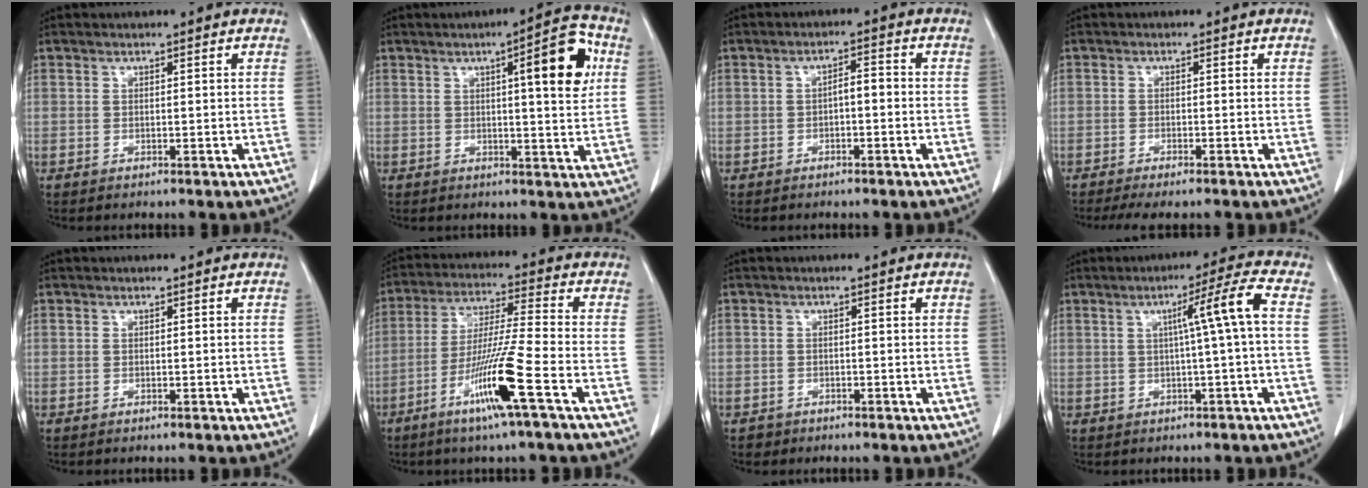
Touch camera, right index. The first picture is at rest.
{"total": 9.8, "force": [2.8, 1.4, 9.2], "torque": [-0.120, 0.011, 0.032]}
{"total": 2.5, "force": [-0.5, 0.9, 2.3], "torque": [-0.035, 0.011, -0.008]}
{"total": 5.1, "force": [-4.3, 0.7, 2.8], "torque": [-0.035, -0.009, -0.066]}
{"total": 0.0}
{"total": 12.0, "force": [-5.6, -1.2, 10.5], "torque": [-0.202, -0.018, -0.110]}
{"total": 1.3, "force": [-0.8, 1.0, -0.2], "torque": [-0.003, 0.004, -0.016]}
{"total": 6.3, "force": [0.5, -1.4, 6.1], "torque": [-0.094, 0.012, 0.011]}